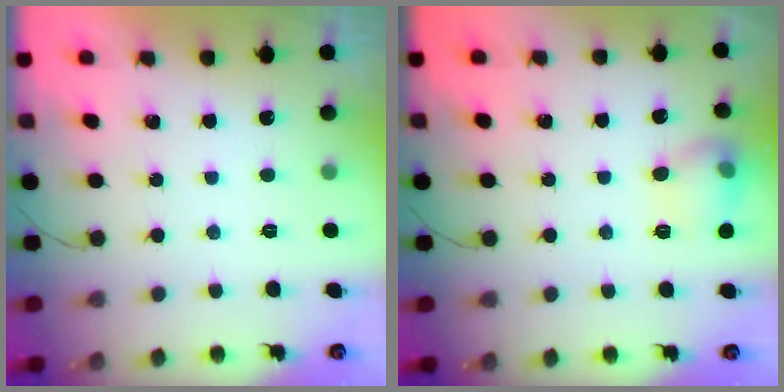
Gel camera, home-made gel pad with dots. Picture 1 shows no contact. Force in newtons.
{"total": 10.0, "press": 10.0, "slide": 0.7}